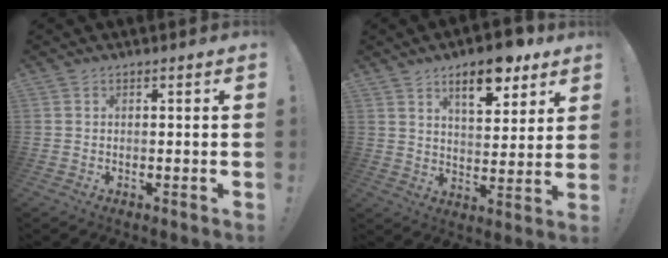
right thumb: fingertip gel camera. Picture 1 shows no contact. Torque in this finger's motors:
{"motor_torque": [0.82, 2.56, 1.13, 0.58, 0.29]}